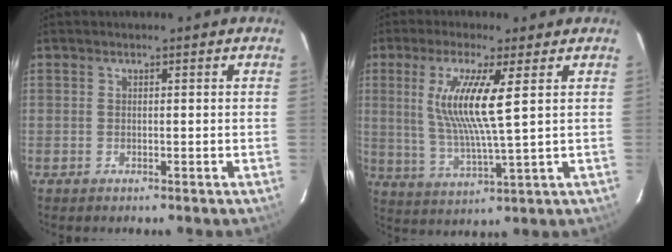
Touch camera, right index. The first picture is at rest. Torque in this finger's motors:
{"motor_torque": [0.40, 0.47, 0.23, 0.20]}